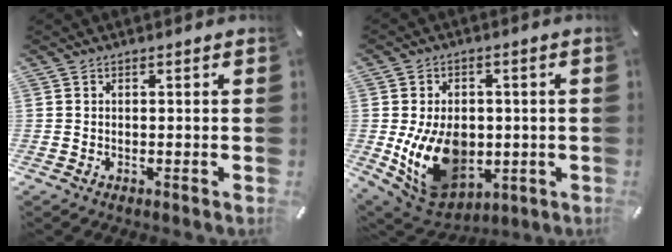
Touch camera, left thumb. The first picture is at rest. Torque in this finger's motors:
{"motor_torque": [2.45, 2.56, 1.59, 0.46, 0.21]}